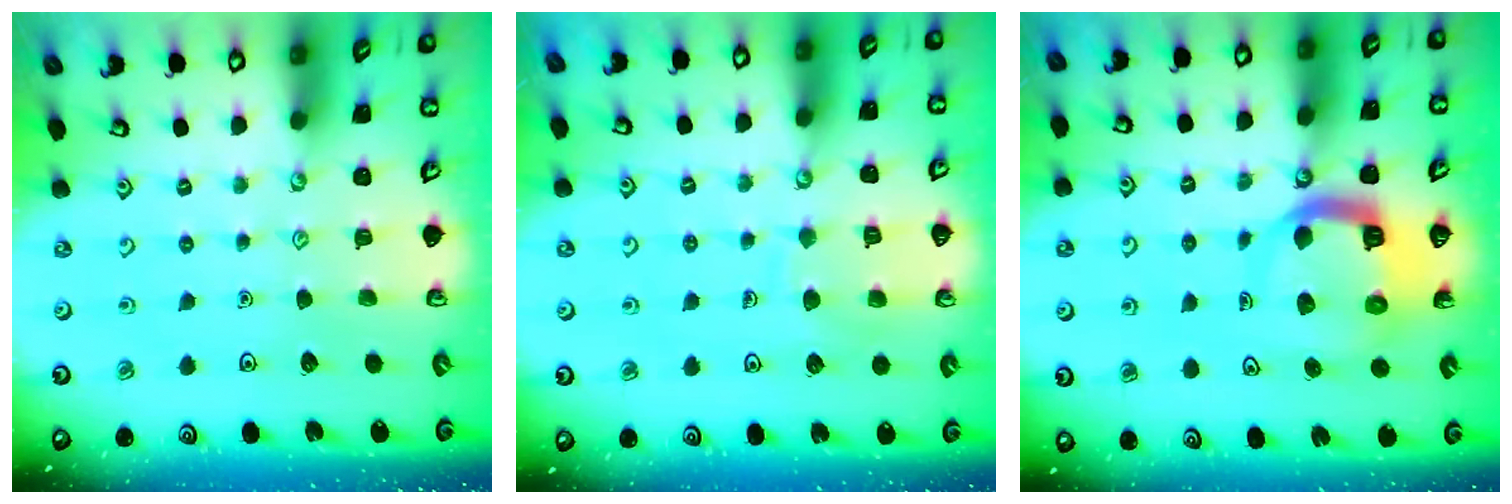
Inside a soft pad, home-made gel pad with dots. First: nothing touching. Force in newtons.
{"total": 8.0, "press": 8.0, "slide": 0.8}
{"total": 9.2, "press": 9.2, "slide": 1.0}